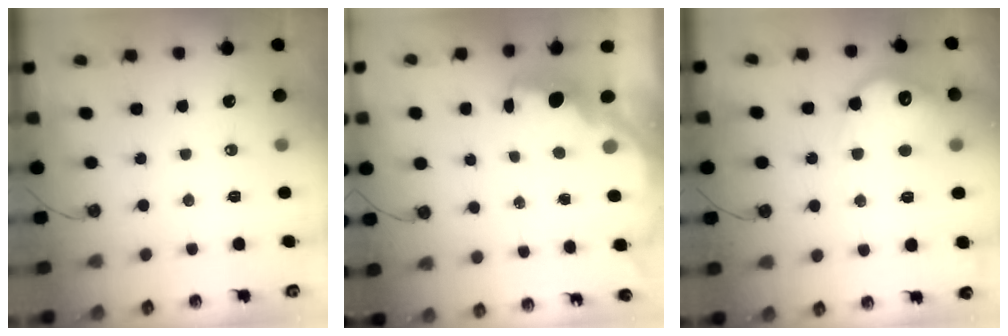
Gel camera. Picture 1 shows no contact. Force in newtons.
{"total": 3.9, "press": 3.9, "slide": 0.6}
{"total": 17.5, "press": 17.4, "slide": 1.2}